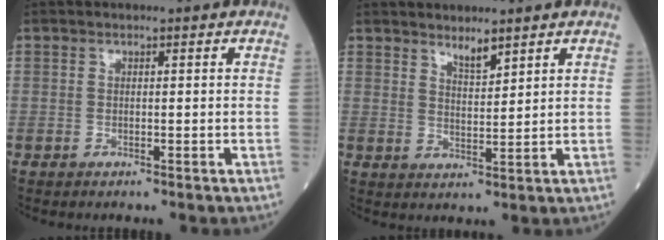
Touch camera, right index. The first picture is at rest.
{"total": 2.8, "force": [2.4, 0.3, 1.4], "torque": [-0.028, -0.009, 0.048]}